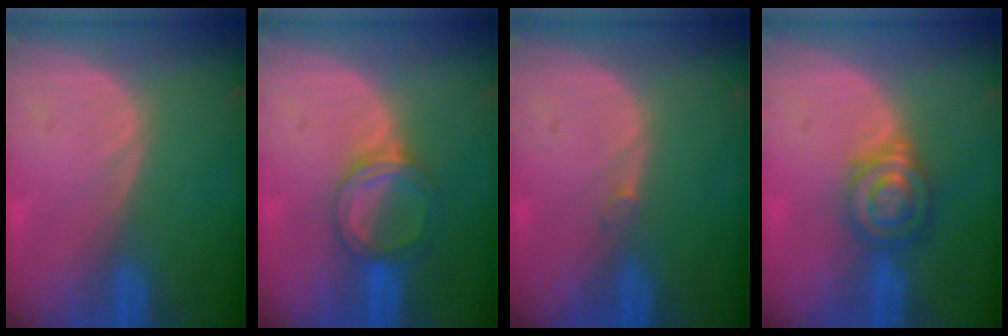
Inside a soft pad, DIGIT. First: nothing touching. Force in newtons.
{"total": 5.4, "press": 5.1, "slide": 1.7}
{"total": 0.6, "press": 0.5, "slide": 0.3}
{"total": 6.2, "press": 5.8, "slide": 2.2}